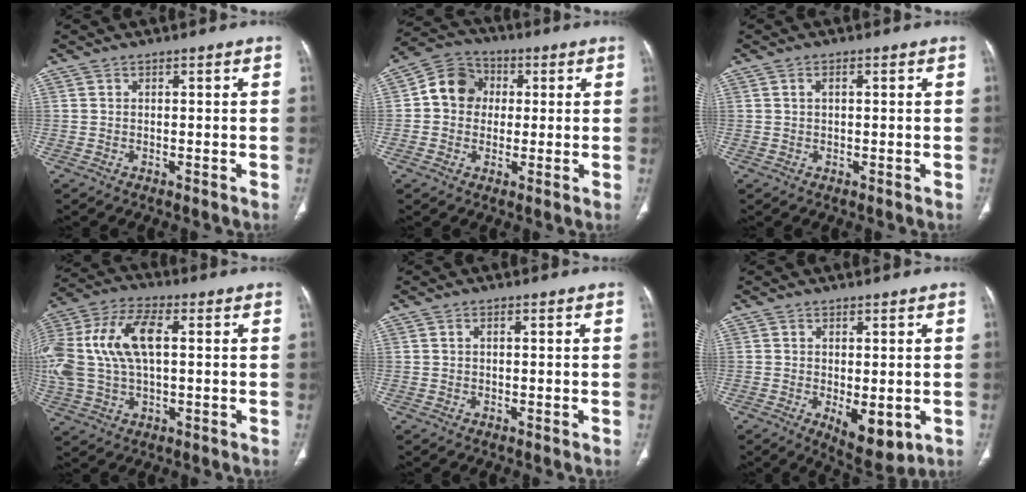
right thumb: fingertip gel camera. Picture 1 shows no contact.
{"total": 8.7, "force": [0.9, 7.7, 4.0], "torque": [-0.048, 0.019, 0.003]}
{"total": 1.1, "force": [0.3, 0.5, 0.9], "torque": [-0.021, 0.005, 0.007]}
{"total": 20.5, "force": [2.9, 11.0, 17.1], "torque": [-0.395, 0.026, 0.052]}
{"total": 0.7, "force": [0.2, 0.3, 0.6], "torque": [-0.013, 0.003, 0.004]}
{"total": 7.3, "force": [-1.6, 3.3, 6.3], "torque": [-0.082, -0.019, -0.011]}